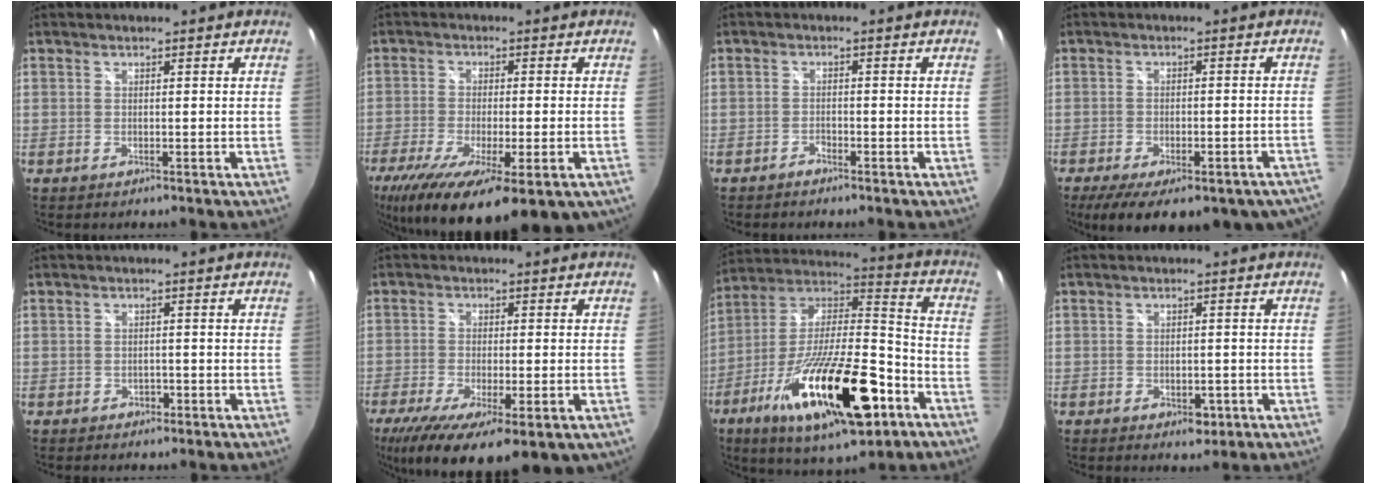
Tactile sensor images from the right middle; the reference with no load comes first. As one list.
[{"total": 19.7, "force": [-10.9, 6.1, 15.3], "torque": [-0.290, -0.072, -0.162]}, {"total": 1.4, "force": [-1.3, 0.4, 0.3], "torque": [-0.012, 0.000, -0.026]}, {"total": 17.7, "force": [-12.7, 6.9, 10.2], "torque": [-0.185, -0.042, -0.160]}, {"total": 1.4, "force": [-0.8, 1.1, 0.3], "torque": [-0.005, 0.000, -0.010]}, {"total": 16.4, "force": [-8.7, 5.5, 12.8], "torque": [-0.242, -0.060, -0.126]}, {"total": 27.4, "force": [-13.2, 8.7, 22.4], "torque": [-0.388, -0.038, -0.217]}, {"total": 3.3, "force": [-1.4, 2.2, 2.0], "torque": [-0.034, -0.004, -0.015]}]